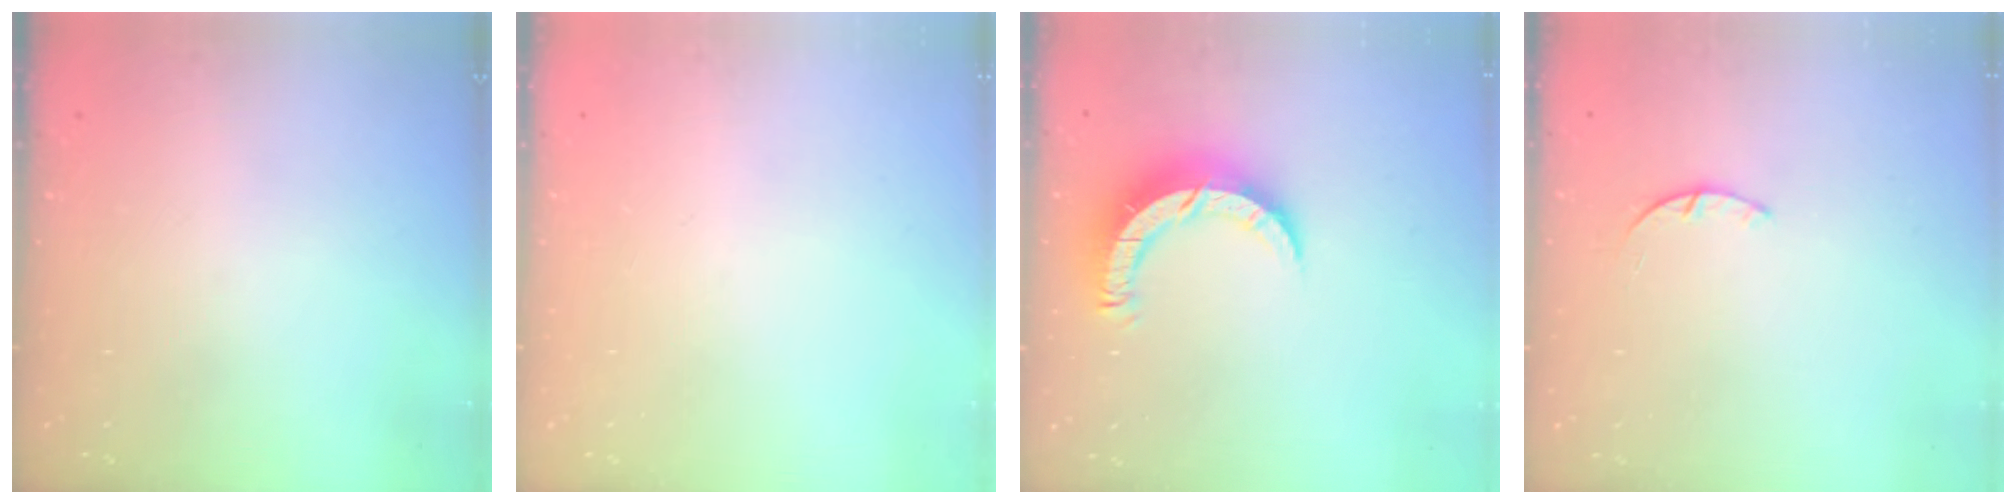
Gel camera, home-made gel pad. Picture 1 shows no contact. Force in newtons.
{"total": 0.0}
{"total": 9.4, "press": 9.4, "slide": 0.7}
{"total": 1.4, "press": 1.4, "slide": 0.3}